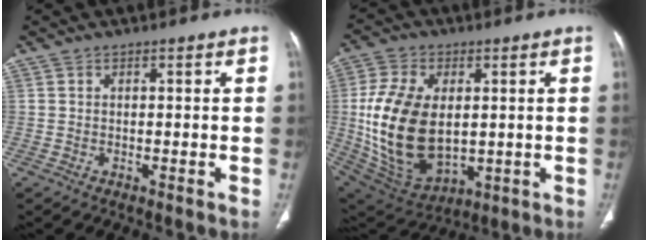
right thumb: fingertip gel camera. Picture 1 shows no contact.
{"total": 20.3, "force": [0.5, 12.4, 16.0], "torque": [-0.311, -0.014, 0.032]}